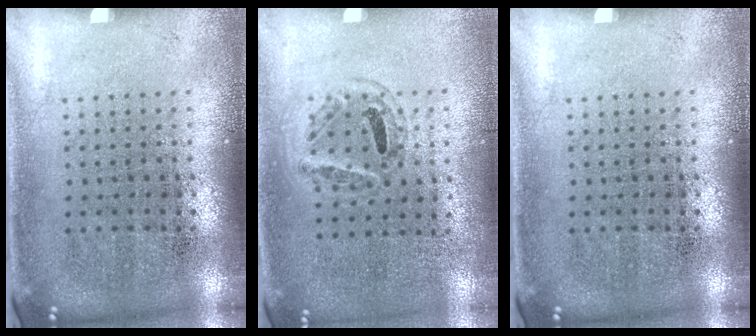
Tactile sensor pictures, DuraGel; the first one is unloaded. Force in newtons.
{"total": 0.9, "press": 0.8, "slide": 0.5}
{"total": 0.0}